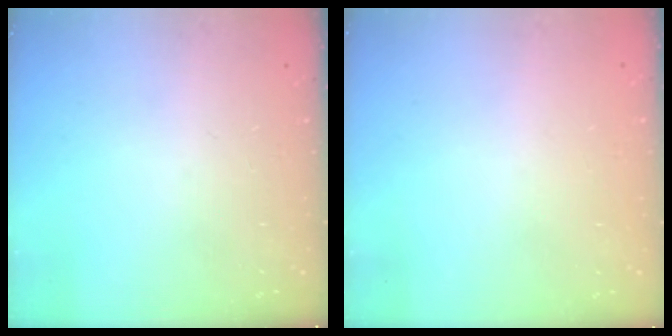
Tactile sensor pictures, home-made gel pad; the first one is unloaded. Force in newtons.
{"total": 0.6, "press": 0.6, "slide": 0.1}